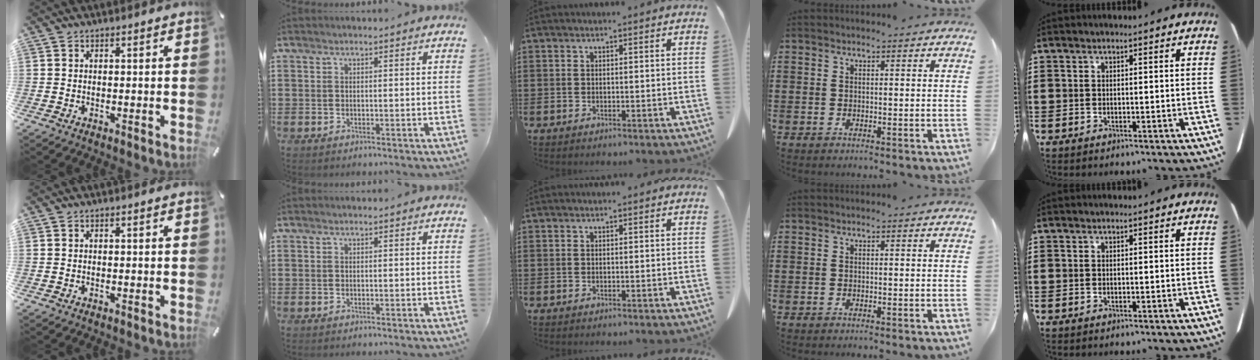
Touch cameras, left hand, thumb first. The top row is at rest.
{}